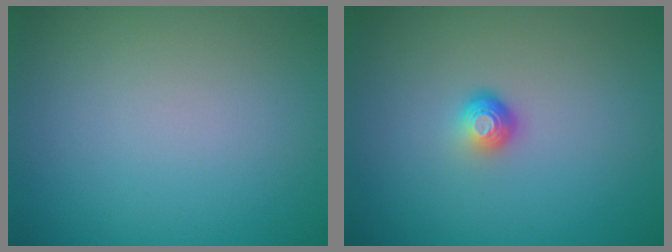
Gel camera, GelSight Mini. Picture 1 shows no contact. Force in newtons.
{"total": 1.8, "press": 1.2, "slide": 1.4}